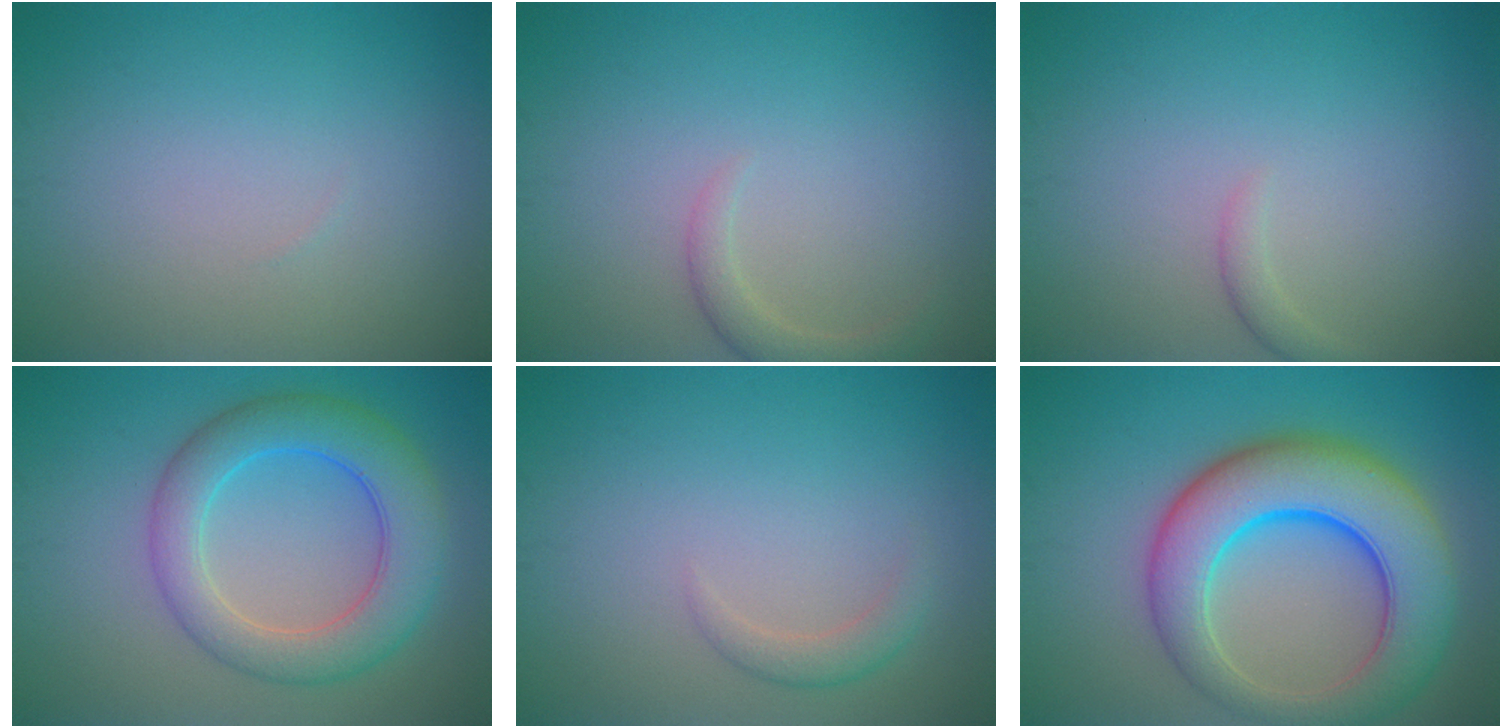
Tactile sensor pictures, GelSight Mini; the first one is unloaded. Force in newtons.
{"total": 1.9, "press": 1.9, "slide": 0.2}
{"total": 1.1, "press": 1.1, "slide": 0.2}
{"total": 6.5, "press": 6.5, "slide": 0.2}
{"total": 1.5, "press": 1.5, "slide": 0.1}
{"total": 10.1, "press": 10.1, "slide": 0.4}